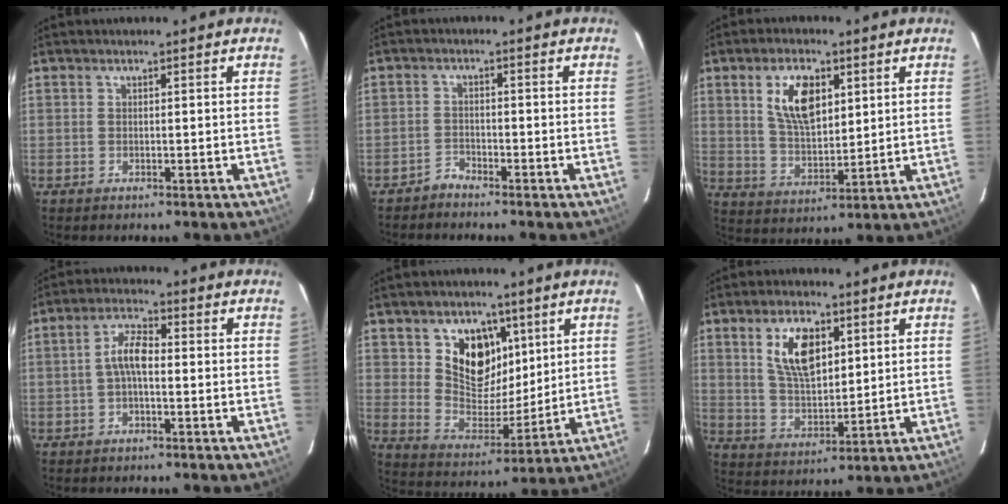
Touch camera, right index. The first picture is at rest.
{"total": 2.0, "force": [-1.9, 0.5, -0.3], "torque": [0.005, 0.004, -0.040]}
{"total": 10.2, "force": [4.0, 5.1, 7.9], "torque": [-0.145, 0.007, 0.081]}
{"total": 4.8, "force": [-0.6, 1.9, 4.3], "torque": [-0.089, 0.016, -0.013]}
{"total": 12.2, "force": [5.4, 8.7, 6.5], "torque": [-0.117, -0.006, 0.106]}
{"total": 10.4, "force": [4.3, 5.1, 7.9], "torque": [-0.146, 0.006, 0.089]}